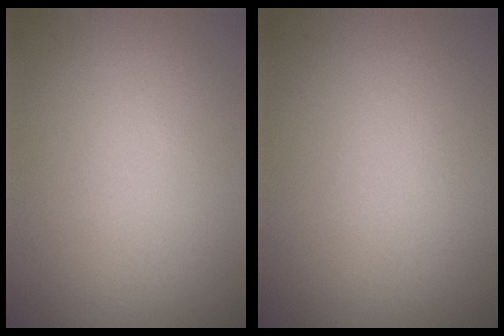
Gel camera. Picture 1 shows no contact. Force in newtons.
{"total": 0.0}